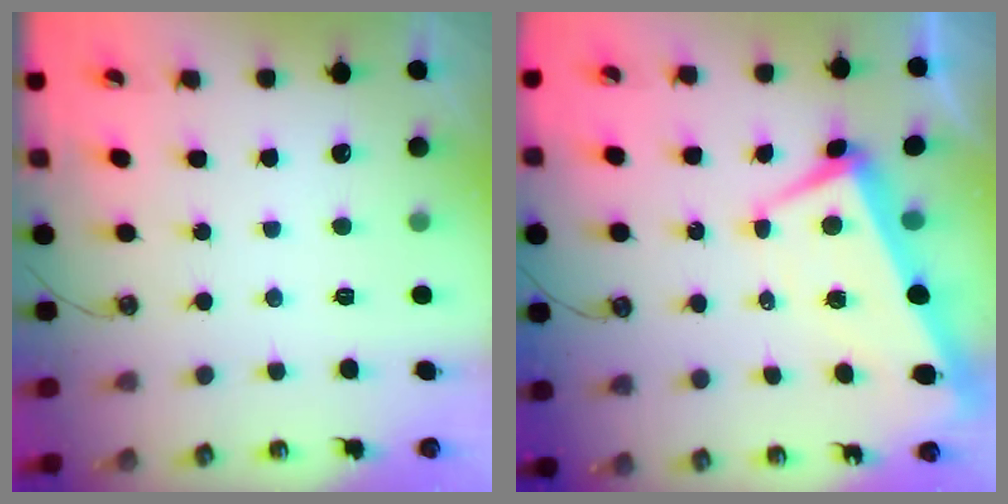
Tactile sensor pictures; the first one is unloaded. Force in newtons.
{"total": 2.0, "press": 1.6, "slide": 1.2}